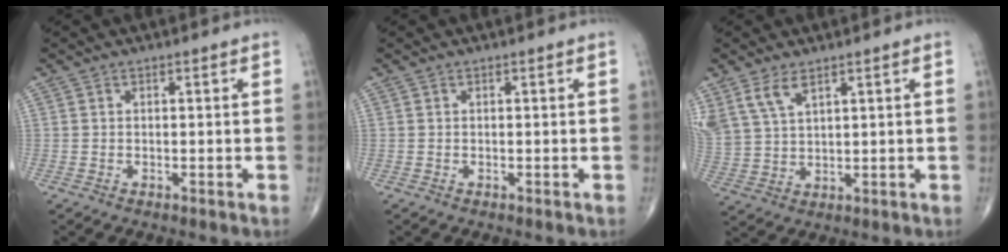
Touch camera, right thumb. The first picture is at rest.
{"total": 0.0}
{"total": 7.5, "force": [4.7, 3.4, 4.8], "torque": [-0.104, -0.009, 0.106]}